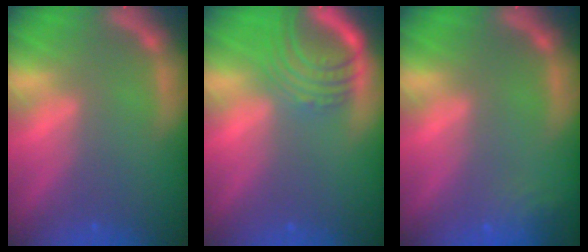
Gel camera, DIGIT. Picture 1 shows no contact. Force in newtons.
{"total": 6.5}
{"total": 3.0}